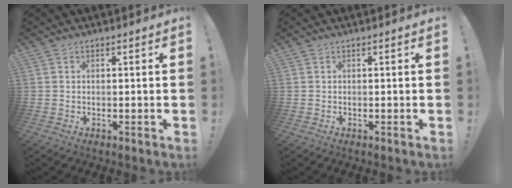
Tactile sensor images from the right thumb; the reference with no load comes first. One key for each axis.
{"total": 0.0}